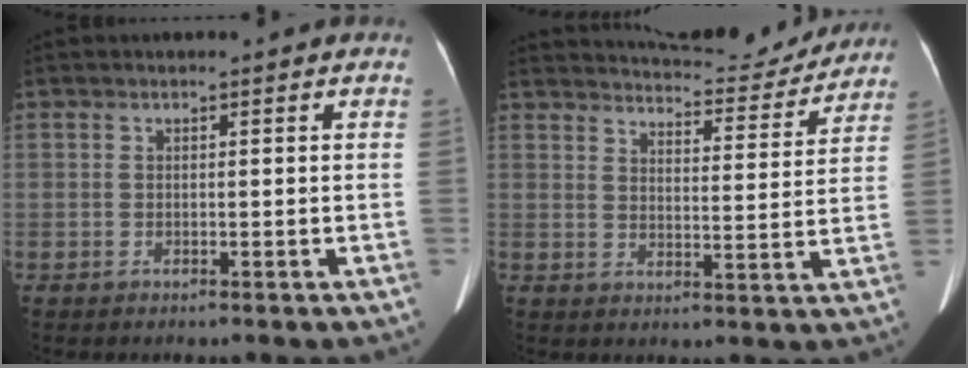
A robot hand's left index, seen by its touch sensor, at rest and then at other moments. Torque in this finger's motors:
{"motor_torque": [0.43, -0.69, 0.09, 0.01]}